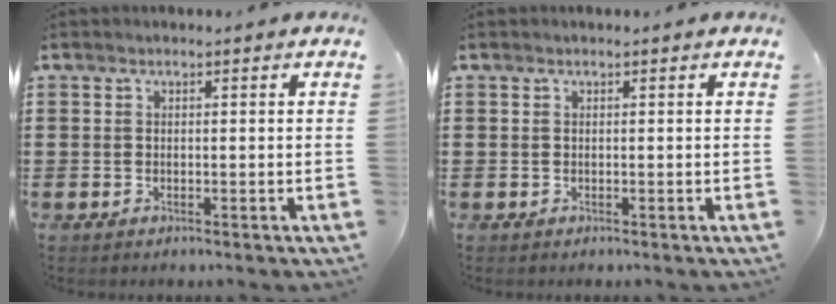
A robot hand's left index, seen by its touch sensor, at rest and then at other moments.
{"total": 0.0}